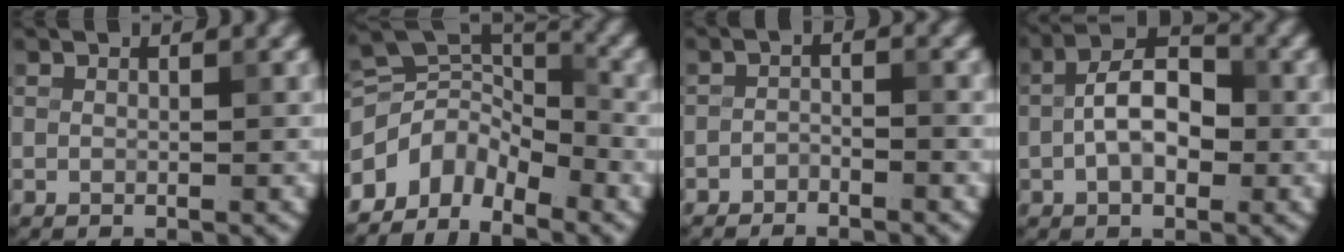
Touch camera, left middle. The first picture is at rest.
{"total": 5.0, "force": [-3.8, 2.4, 2.1], "torque": [-0.024, 0.003, -0.079]}
{"total": 1.7, "force": [-1.6, 0.4, 0.3], "torque": [-0.004, 0.003, -0.031]}
{"total": 5.5, "force": [-0.8, 3.0, 4.5], "torque": [-0.078, 0.014, -0.020]}